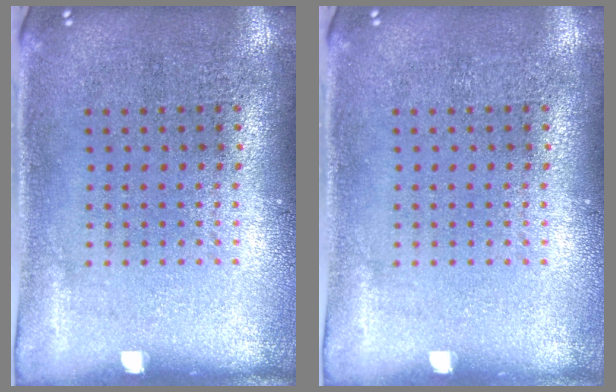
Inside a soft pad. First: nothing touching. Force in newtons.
{"total": 0.0}